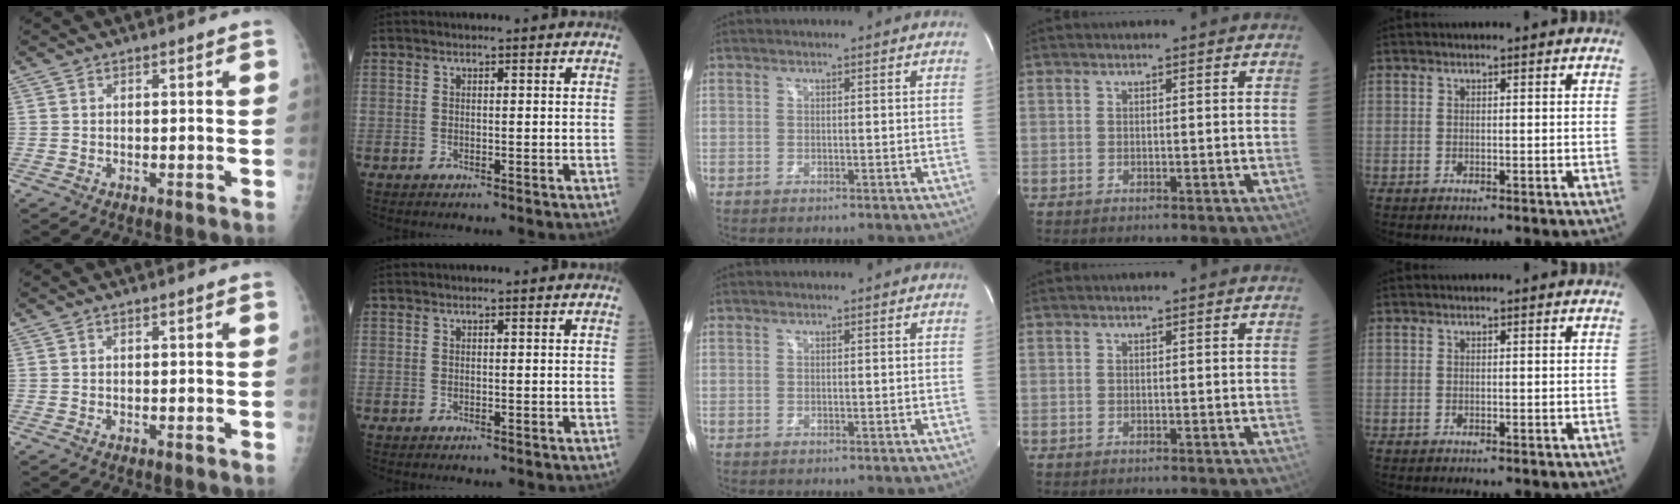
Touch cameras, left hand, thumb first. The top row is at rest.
{}